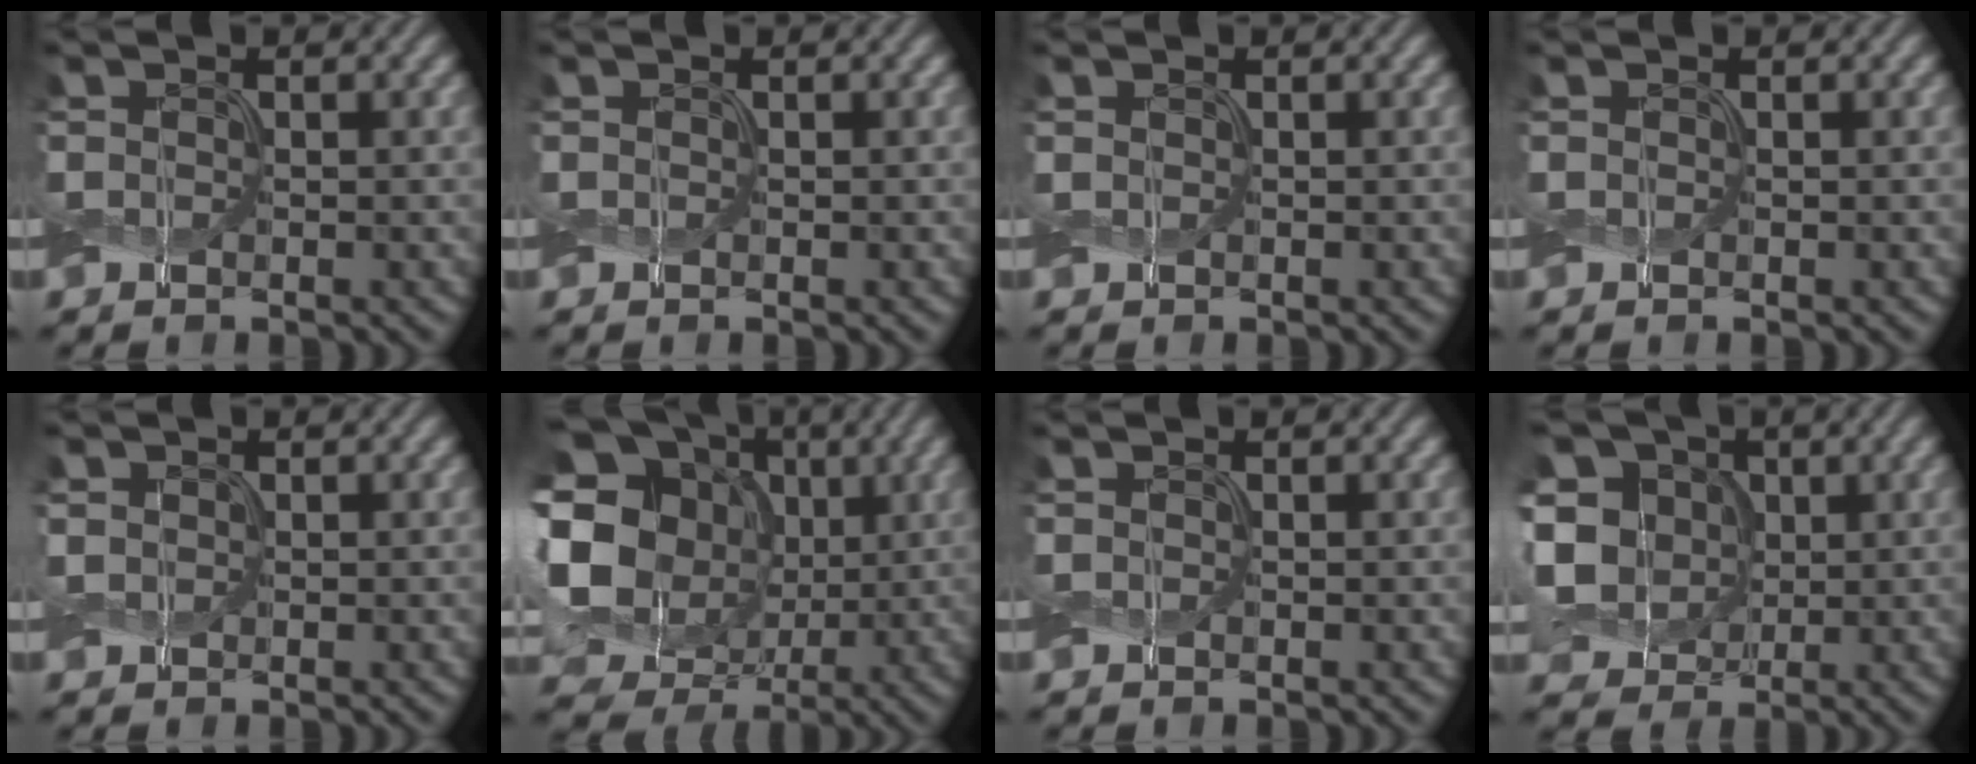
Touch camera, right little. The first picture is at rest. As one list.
[{"total": 0.0}, {"total": 0.0}, {"total": 0.0}, {"total": 0.7, "force": [0.2, 0.7, 0.2], "torque": [-0.007, 0.001, 0.003]}, {"total": 19.1, "force": [1.7, 16.7, 9.2], "torque": [-0.235, 0.036, 0.003]}, {"total": 0.0}, {"total": 9.4, "force": [1.4, 7.7, 5.2], "torque": [-0.129, 0.017, 0.007]}]